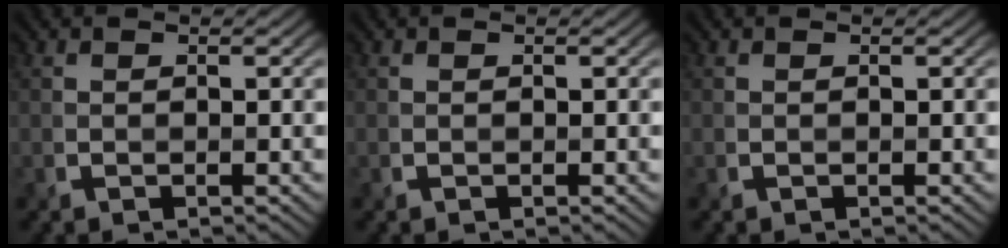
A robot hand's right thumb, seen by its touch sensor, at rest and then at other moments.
{"total": 0.0}
{"total": 0.0}